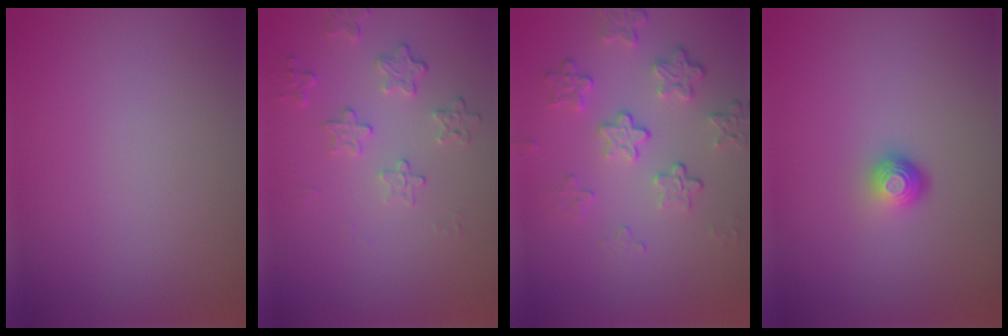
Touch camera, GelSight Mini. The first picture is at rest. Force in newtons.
{"total": 2.2, "press": 1.6, "slide": 1.6}
{"total": 4.2, "press": 3.1, "slide": 2.9}
{"total": 1.9, "press": 1.3, "slide": 1.4}